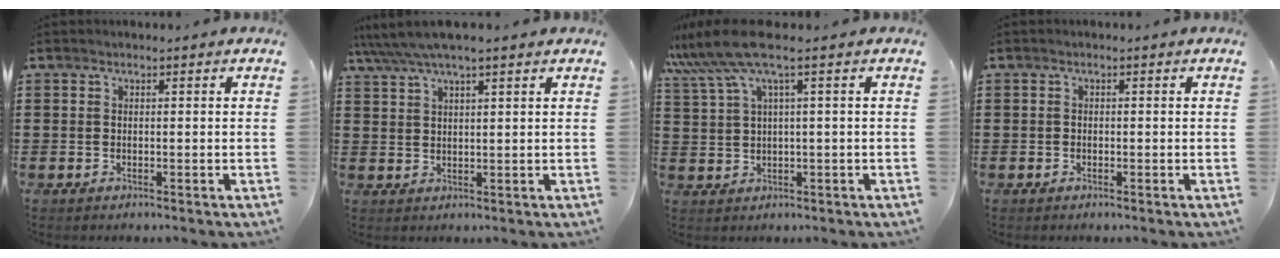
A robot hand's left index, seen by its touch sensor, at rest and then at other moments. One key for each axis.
{"total": 4.1, "fx": 3.2, "fy": 0.5, "fz": 2.6, "tx": -0.059, "ty": -0.004, "tz": 0.056}
{"total": 6.7, "fx": 3.4, "fy": 0.6, "fz": 5.8, "tx": -0.144, "ty": -0.013, "tz": 0.055}
{"total": 0.6, "fx": -0.3, "fy": 0.4, "fz": 0.1, "tx": -0.004, "ty": 0.001, "tz": -0.007}